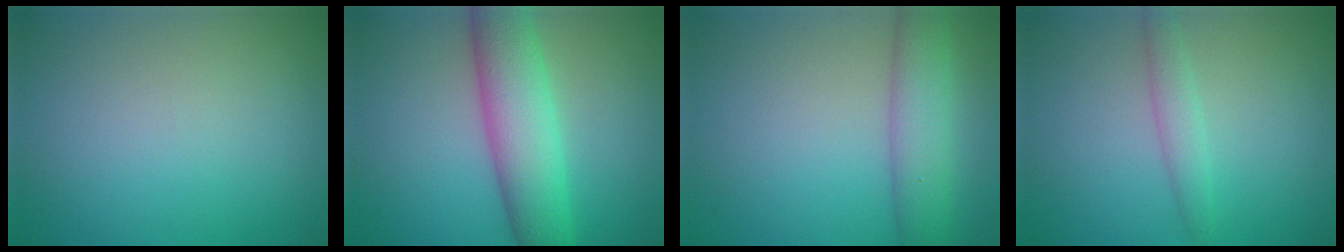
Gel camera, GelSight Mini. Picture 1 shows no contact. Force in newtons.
{"total": 6.8, "press": 6.8, "slide": 0.2}
{"total": 4.4, "press": 4.4, "slide": 0.5}
{"total": 1.7, "press": 1.7, "slide": 0.0}